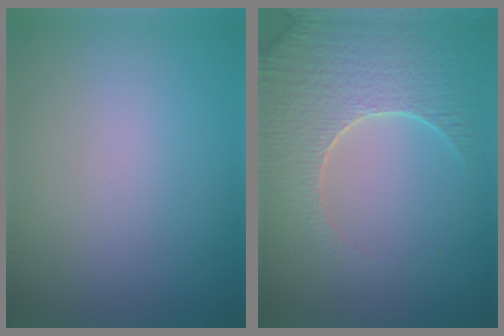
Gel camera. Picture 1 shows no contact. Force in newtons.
{"total": 5.2, "press": 4.7, "slide": 2.2}